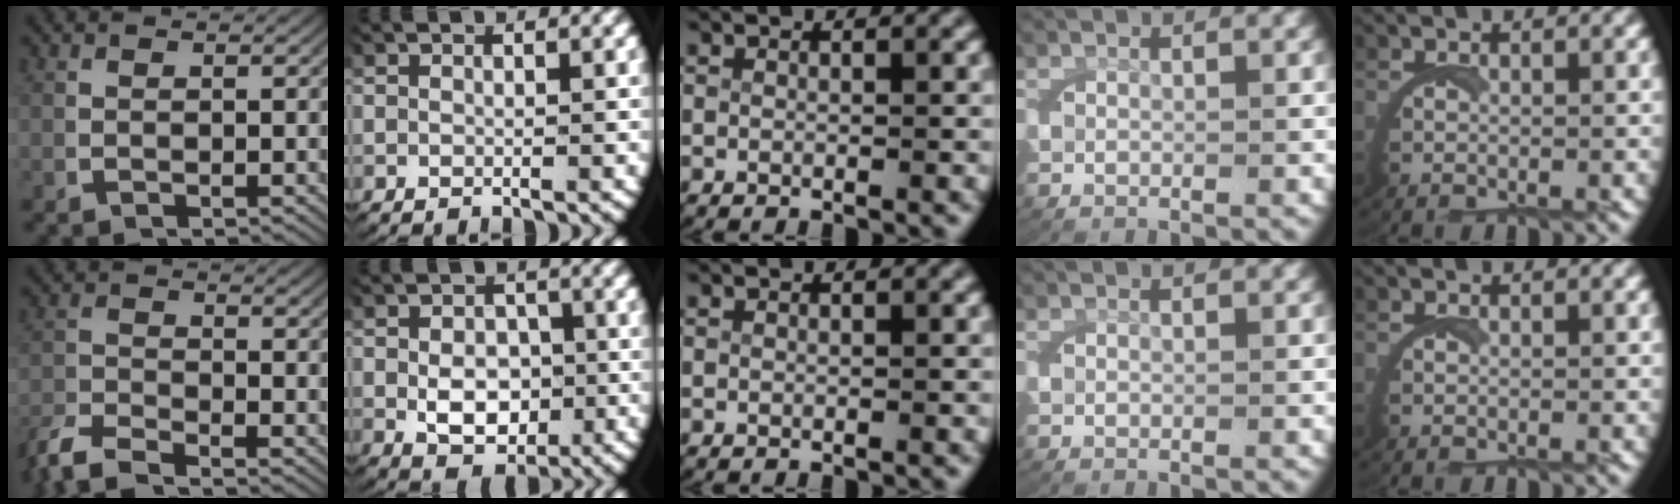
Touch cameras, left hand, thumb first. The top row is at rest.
{"thumb": {"total": 4.1, "force": [-3.7, 1.1, 1.3], "torque": [-0.026, -0.013, -0.067]}, "index": {"total": 5.0, "force": [-1.0, 3.7, 3.2], "torque": [-0.055, -0.028, -0.004]}}